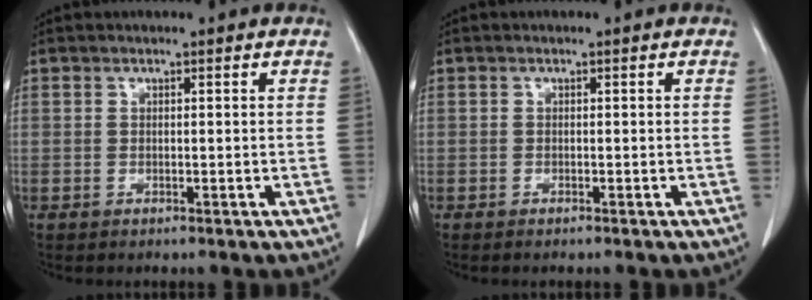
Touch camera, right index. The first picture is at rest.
{"total": 0.9, "force": [-0.7, 0.0, 0.5], "torque": [-0.013, -0.001, -0.008]}